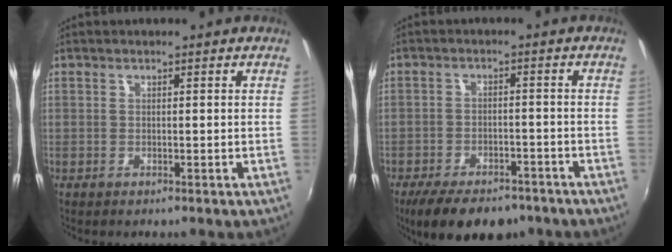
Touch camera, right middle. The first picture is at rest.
{"total": 13.2, "force": [-9.9, 5.5, 6.8], "torque": [-0.147, -0.024, -0.151]}